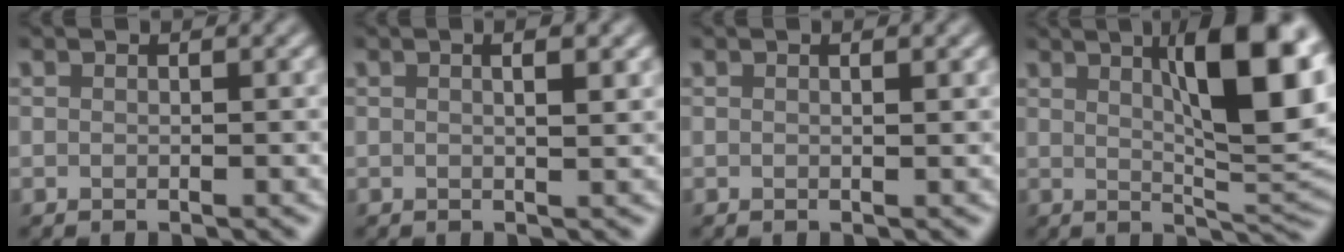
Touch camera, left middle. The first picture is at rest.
{"total": 2.4, "force": [0.9, 0.8, 2.0], "torque": [-0.013, 0.002, -0.002]}
{"total": 0.7, "force": [0.3, 0.2, 0.6], "torque": [-0.008, 0.000, 0.005]}
{"total": 10.8, "force": [3.5, 2.9, 9.8], "torque": [-0.133, 0.003, 0.059]}